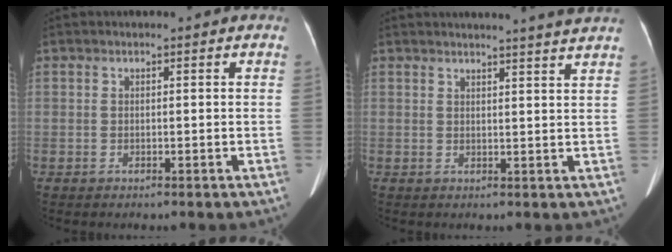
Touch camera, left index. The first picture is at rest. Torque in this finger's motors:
{"motor_torque": [-1.11, -0.46, -0.20, 0.00]}